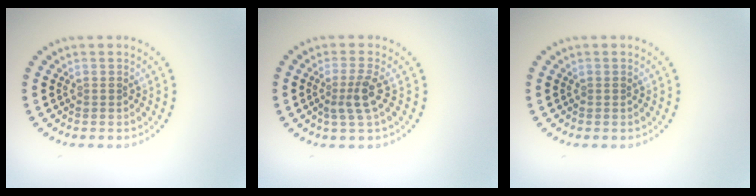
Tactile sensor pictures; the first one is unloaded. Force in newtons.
{"total": 2.3, "press": 1.8, "slide": 1.5}
{"total": 0.0}